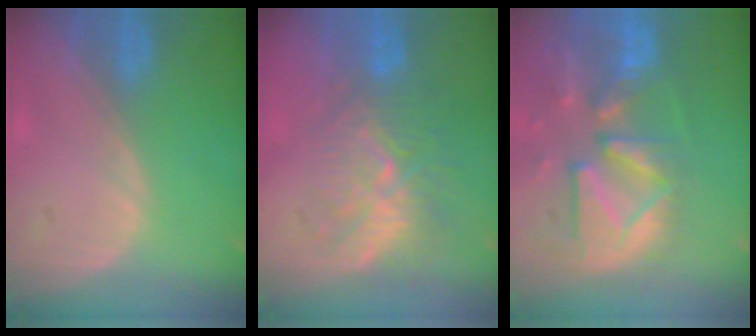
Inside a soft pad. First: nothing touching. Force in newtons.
{"total": 9.4, "press": 8.7, "slide": 3.8}
{"total": 13.3, "press": 11.4, "slide": 6.7}